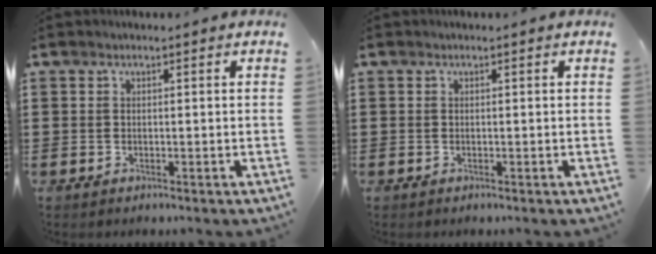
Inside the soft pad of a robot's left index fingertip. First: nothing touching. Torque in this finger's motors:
{"motor_torque": [0.12, -0.11, -0.02, -0.01]}